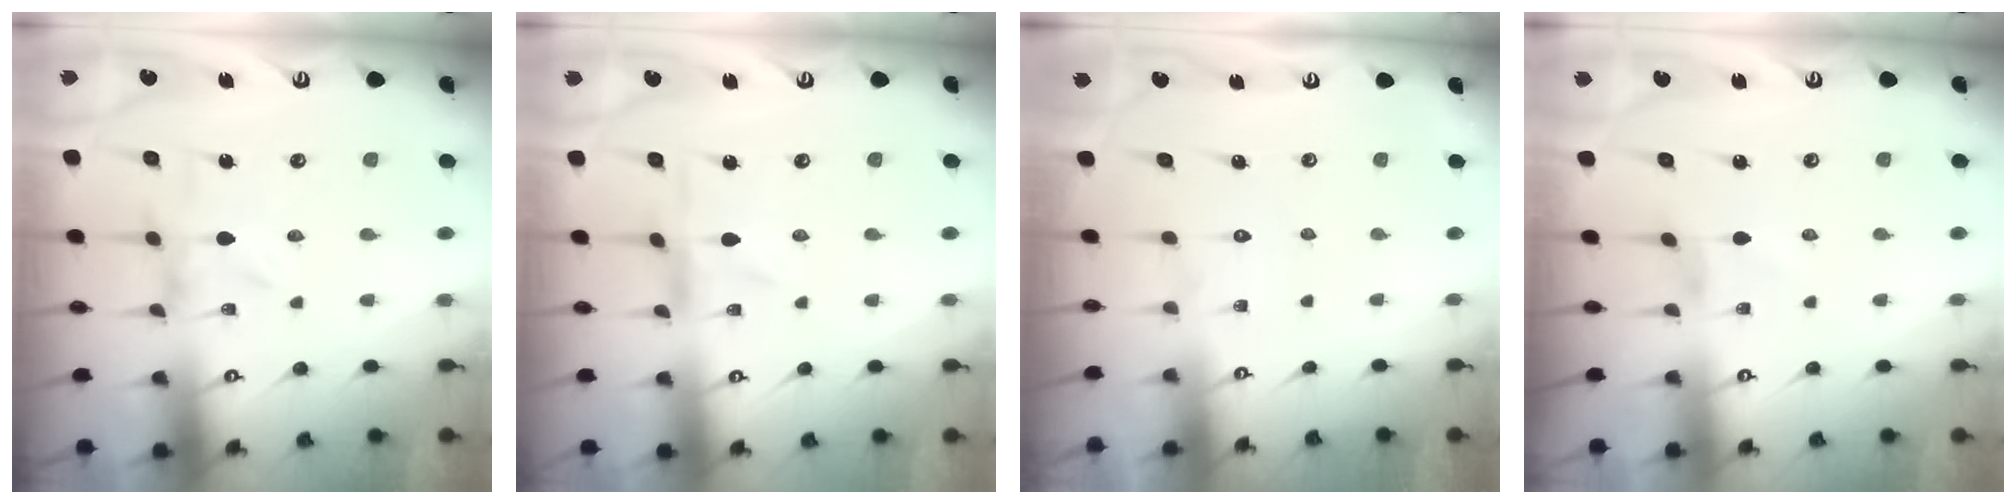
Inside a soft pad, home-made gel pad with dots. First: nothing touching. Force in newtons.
{"total": 0.0}
{"total": 1.7, "press": 1.7, "slide": 0.1}
{"total": 0.0}